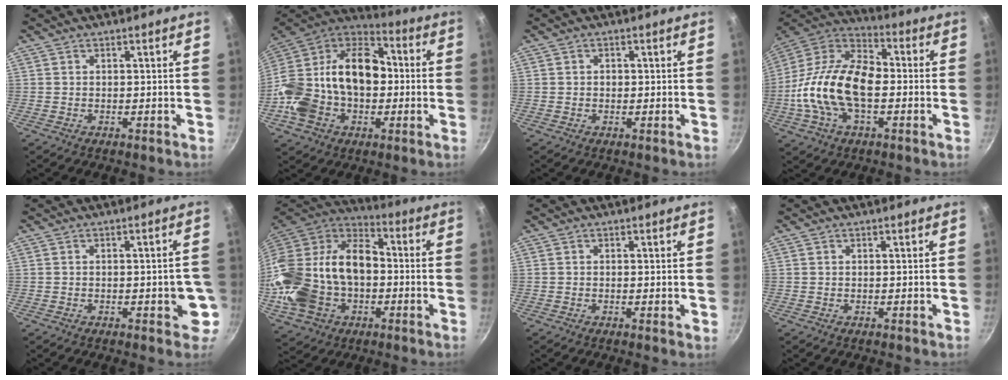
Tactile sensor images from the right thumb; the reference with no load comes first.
{"total": 27.6, "force": [-1.6, 19.4, 19.6], "torque": [-0.366, 0.064, -0.038]}
{"total": 1.1, "force": [0.0, 1.0, 0.5], "torque": [-0.006, 0.004, -0.001]}
{"total": 20.9, "force": [-2.5, 12.1, 16.8], "torque": [-0.295, 0.037, -0.064]}
{"total": 5.3, "force": [-1.3, 2.4, 4.6], "torque": [-0.033, 0.009, -0.017]}
{"total": 27.5, "force": [-4.1, 19.2, 19.3], "torque": [-0.383, 0.052, -0.070]}
{"total": 0.7, "force": [-0.1, 0.0, 0.7], "torque": [-0.011, -0.002, -0.003]}
{"total": 0.0}